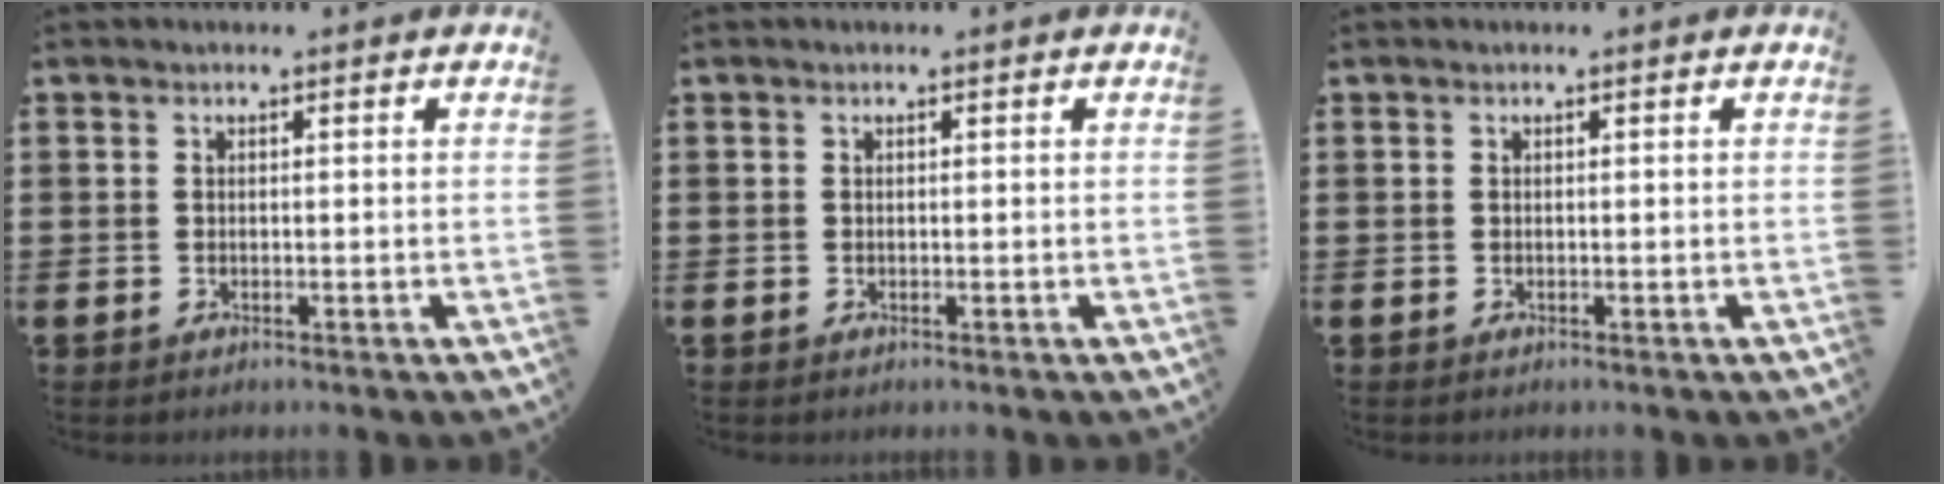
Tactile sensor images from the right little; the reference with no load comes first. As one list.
[{"total": 0.0}, {"total": 0.0}]